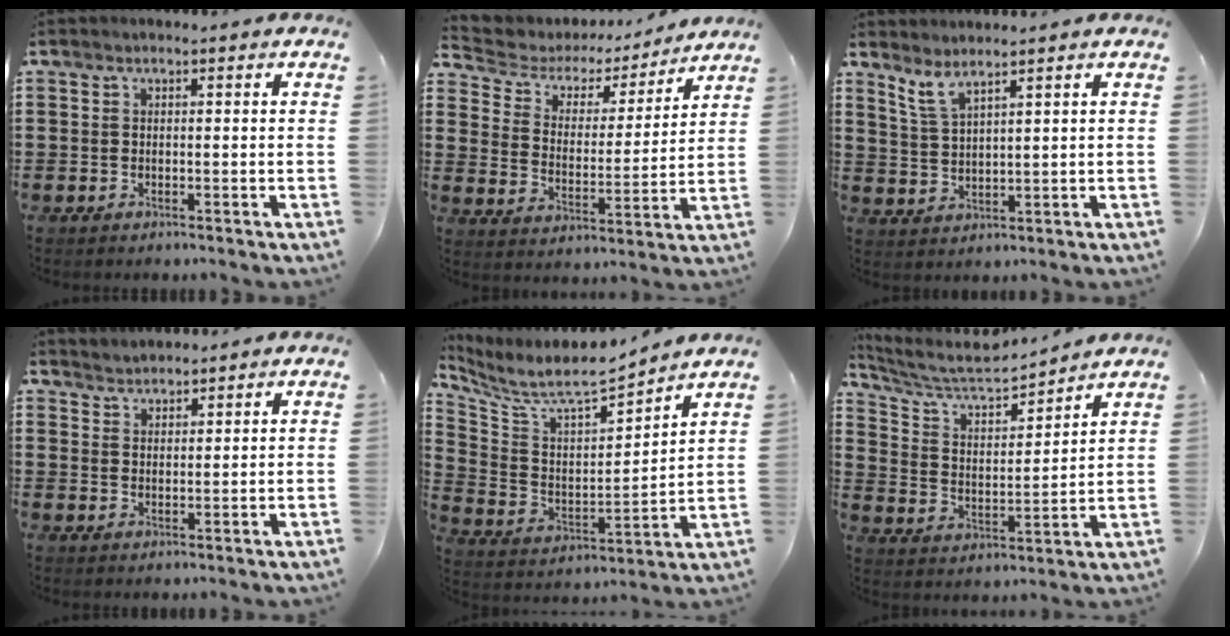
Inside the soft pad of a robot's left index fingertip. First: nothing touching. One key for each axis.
{"total": 4.1, "fx": 3.4, "fy": 2.1, "fz": 1.1, "tx": -0.046, "ty": -0.021, "tz": 0.049}
{"total": 3.5, "fx": 2.8, "fy": 0.4, "fz": 2.0, "tx": -0.047, "ty": -0.004, "tz": 0.052}
{"total": 2.1, "fx": 2.0, "fy": 0.1, "fz": -0.6, "tx": 0.006, "ty": -0.002, "tz": 0.040}
{"total": 6.2, "fx": 5.7, "fy": 1.0, "fz": 2.2, "tx": -0.075, "ty": -0.052, "tz": 0.091}
{"total": 6.8, "fx": 6.4, "fy": 0.9, "fz": 2.3, "tx": -0.075, "ty": -0.046, "tz": 0.106}